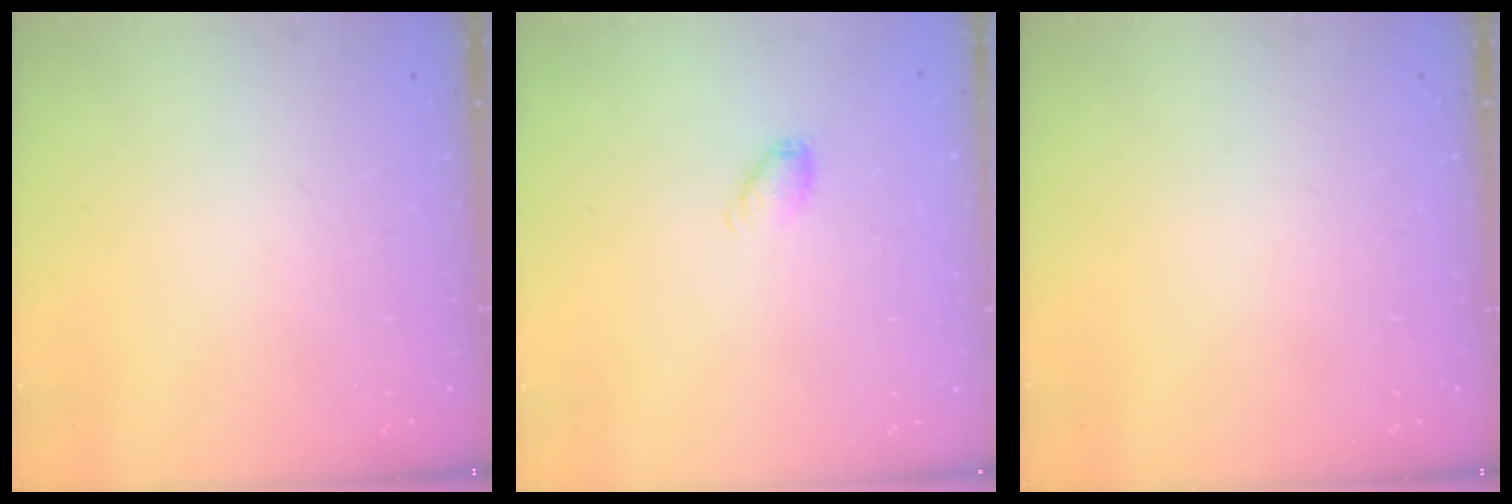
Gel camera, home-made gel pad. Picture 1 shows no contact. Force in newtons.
{"total": 5.2, "press": 5.1, "slide": 1.1}
{"total": 0.0}